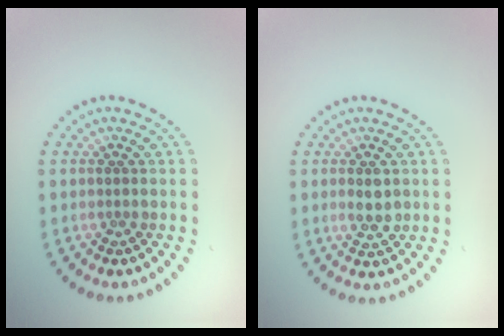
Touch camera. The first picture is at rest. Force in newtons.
{"total": 1.7, "press": 1.7, "slide": 0.2}